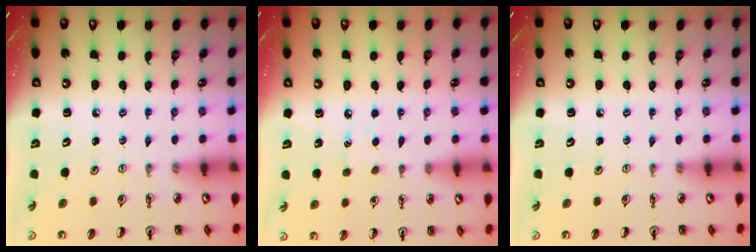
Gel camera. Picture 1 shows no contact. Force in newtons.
{"total": 4.5, "press": 4.5, "slide": 0.5}
{"total": 0.0}